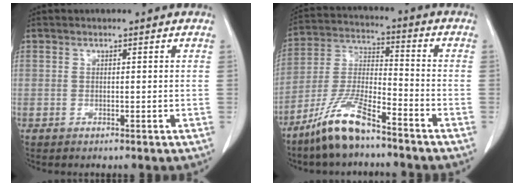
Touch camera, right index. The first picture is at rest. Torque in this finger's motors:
{"motor_torque": [0.80, -0.66, 0.40, 0.15]}